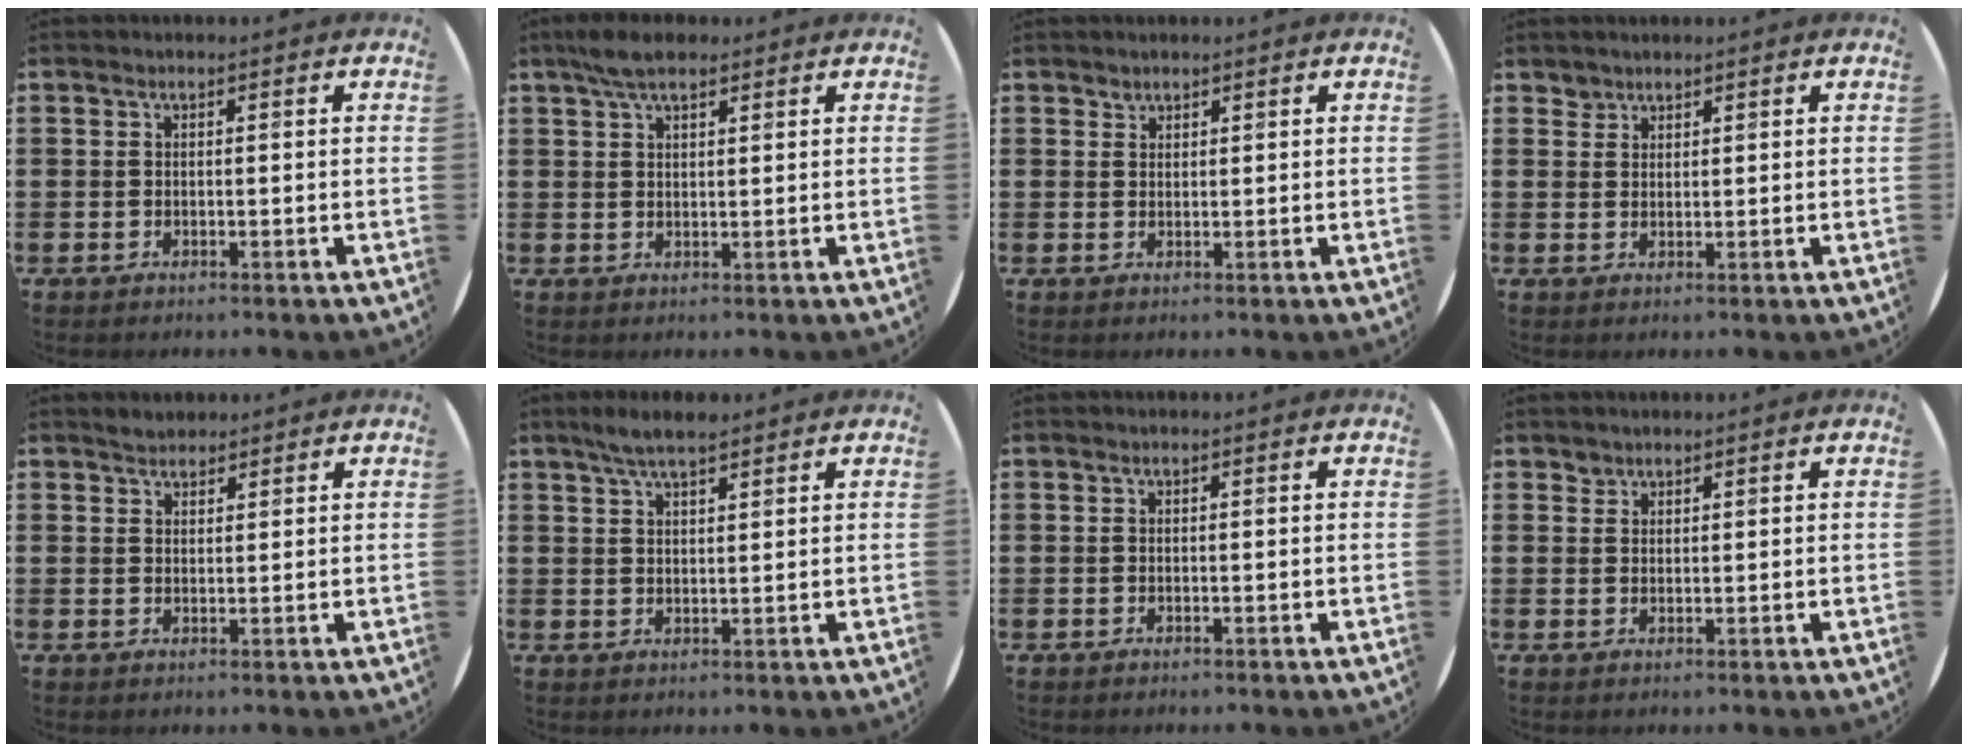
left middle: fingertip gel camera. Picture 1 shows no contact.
{"total": 4.3, "force": [3.2, 1.5, 2.5], "torque": [-0.056, 0.006, 0.059]}
{"total": 1.1, "force": [1.0, 0.3, -0.2], "torque": [0.001, 0.001, 0.021]}
{"total": 2.4, "force": [2.0, 1.3, 0.0], "torque": [0.003, 0.001, 0.040]}
{"total": 1.9, "force": [1.7, 0.6, 0.1], "torque": [-0.004, 0.005, 0.034]}
{"total": 4.0, "force": [3.4, 0.8, 2.1], "torque": [-0.047, 0.001, 0.061]}
{"total": 0.0}
{"total": 1.5, "force": [1.4, 0.7, -0.1], "torque": [0.006, -0.003, 0.027]}